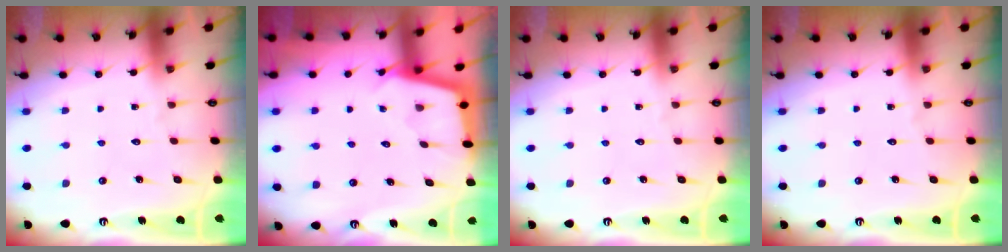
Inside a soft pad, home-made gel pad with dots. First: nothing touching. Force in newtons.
{"total": 2.3, "press": 2.3, "slide": 0.2}
{"total": 0.0}
{"total": 0.0}